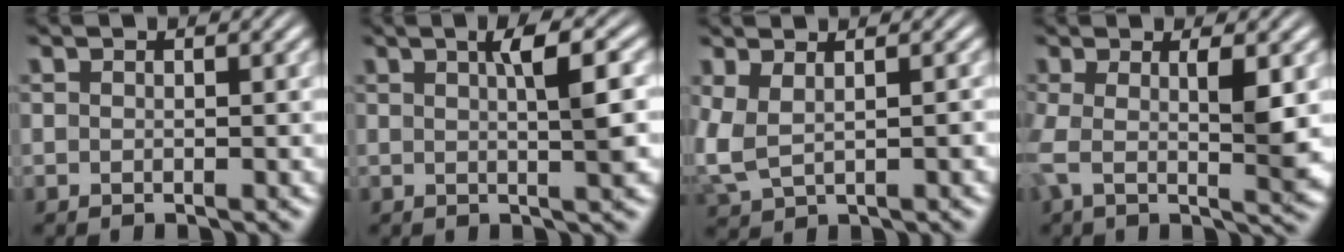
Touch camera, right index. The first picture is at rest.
{"total": 3.5, "force": [0.8, 0.1, 3.4], "torque": [-0.050, 0.004, 0.013]}
{"total": 4.9, "force": [0.0, 4.1, 2.6], "torque": [-0.090, -0.020, 0.009]}
{"total": 4.8, "force": [0.5, 1.2, 4.6], "torque": [-0.090, -0.010, 0.009]}